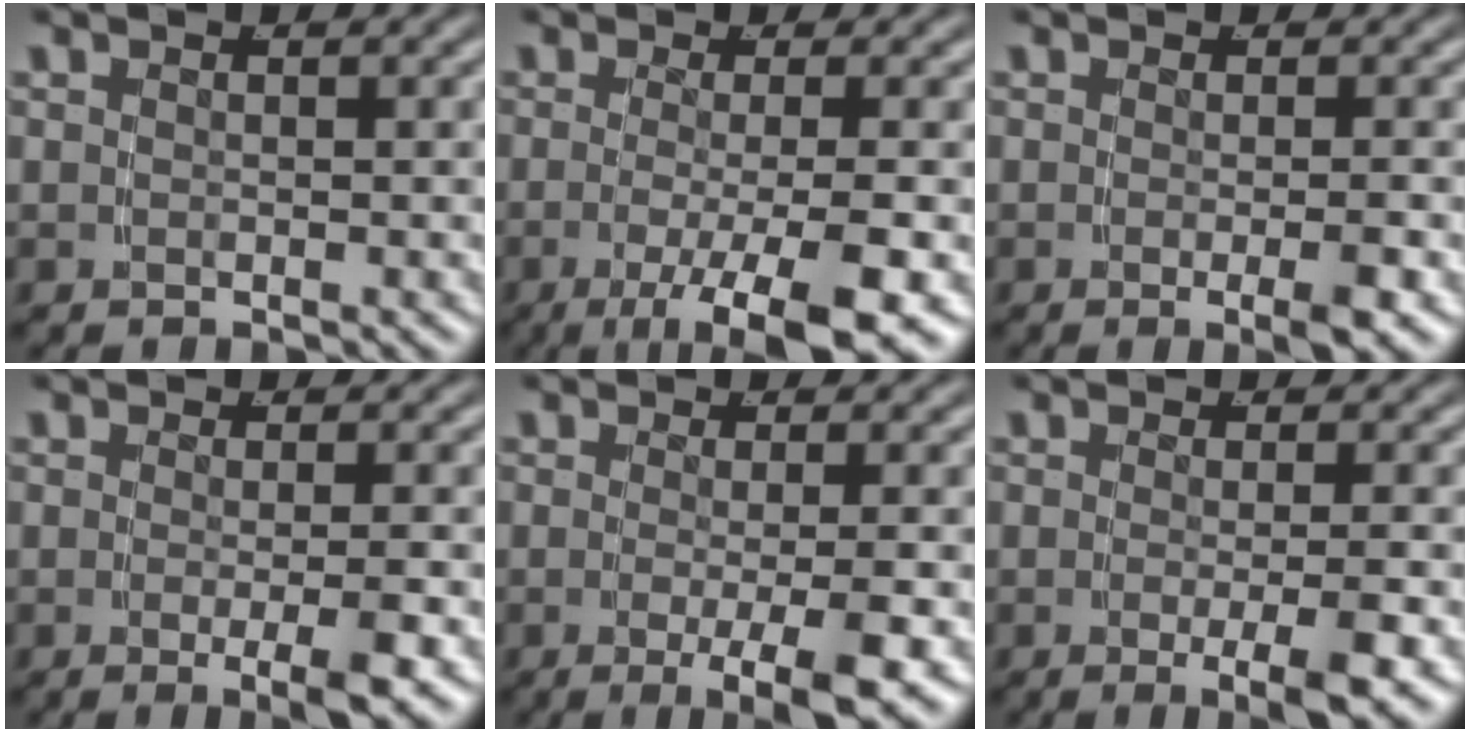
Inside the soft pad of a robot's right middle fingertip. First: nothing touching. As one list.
[{"total": 7.5, "force": [-4.7, 1.8, 5.6], "torque": [-0.095, -0.035, -0.056]}, {"total": 2.9, "force": [-1.5, -0.3, 2.5], "torque": [-0.030, -0.004, -0.023]}, {"total": 4.3, "force": [-2.2, 0.1, 3.6], "torque": [-0.044, -0.010, -0.031]}, {"total": 6.4, "force": [-4.0, 0.8, 4.9], "torque": [-0.071, -0.027, -0.050]}, {"total": 4.9, "force": [-2.8, 0.2, 4.0], "torque": [-0.050, -0.014, -0.037]}]